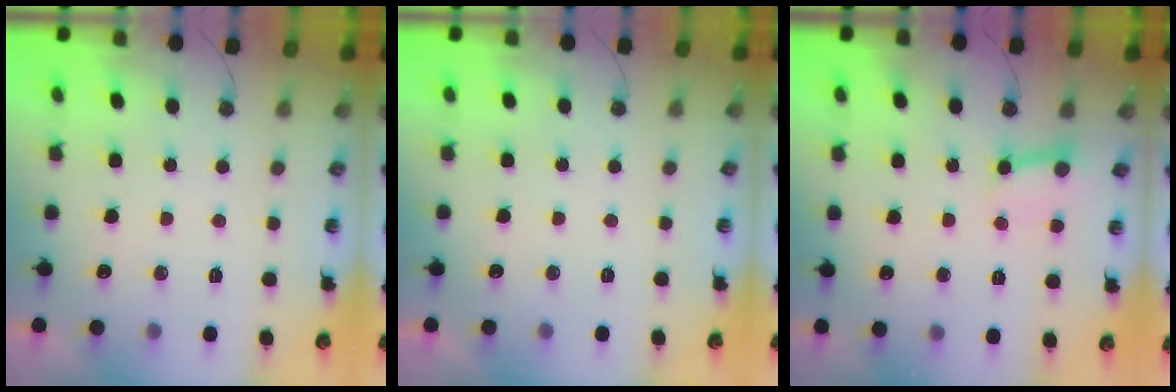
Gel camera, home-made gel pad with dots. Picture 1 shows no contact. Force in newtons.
{"total": 0.0}
{"total": 6.9, "press": 6.8, "slide": 1.0}